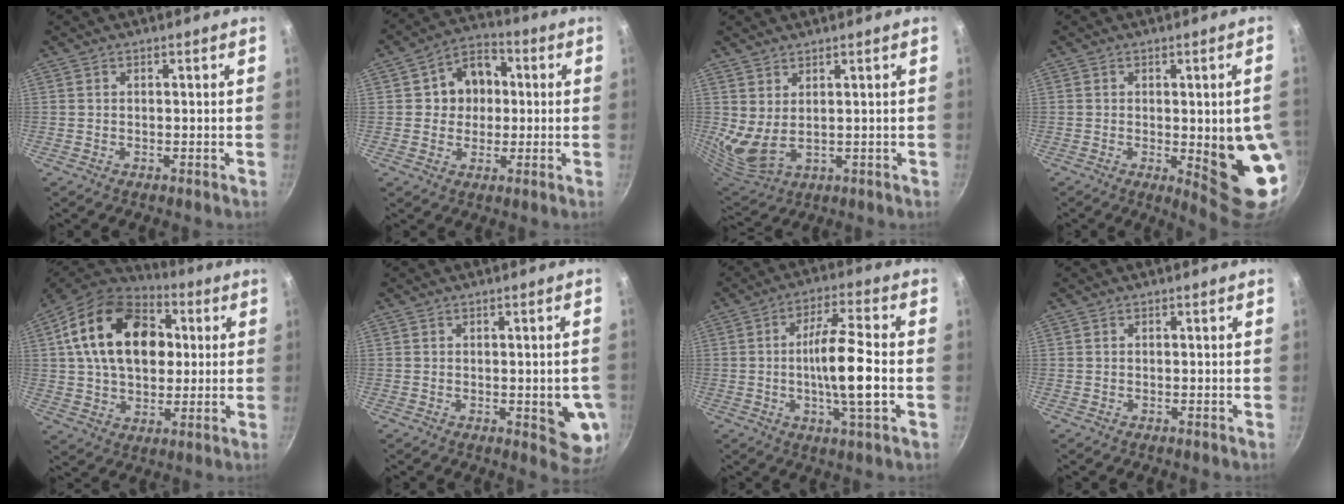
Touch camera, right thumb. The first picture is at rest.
{"total": 9.5, "force": [1.1, 8.1, 4.8], "torque": [-0.032, 0.011, 0.005]}
{"total": 5.8, "force": [2.4, 2.9, 4.4], "torque": [-0.078, -0.034, 0.059]}
{"total": 12.8, "force": [-1.6, 3.3, 12.3], "torque": [-0.127, -0.007, -0.009]}
{"total": 22.0, "force": [4.8, 14.9, 15.4], "torque": [-0.230, 0.010, 0.070]}
{"total": 7.7, "force": [-1.1, 2.8, 7.1], "torque": [-0.065, -0.010, -0.010]}
{"total": 11.6, "force": [-1.4, 1.7, 11.4], "torque": [-0.201, 0.015, -0.030]}
{"total": 0.0}